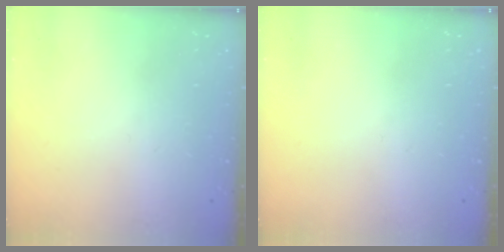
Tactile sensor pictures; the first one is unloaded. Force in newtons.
{"total": 0.0}